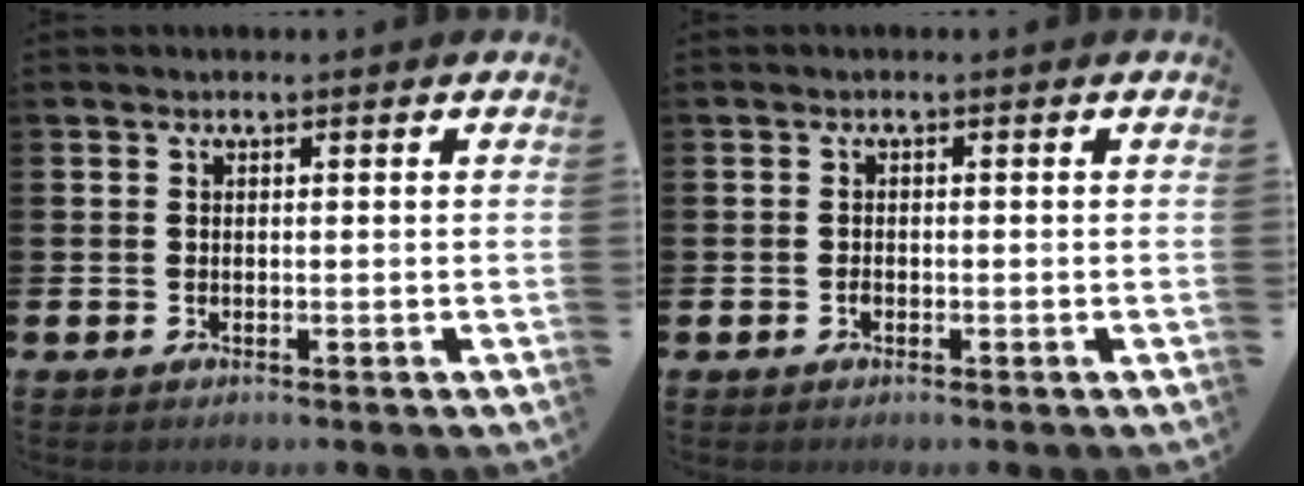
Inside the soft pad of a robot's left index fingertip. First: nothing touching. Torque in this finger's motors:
{"motor_torque": [0.04, 0.02, -0.01, 0.01]}